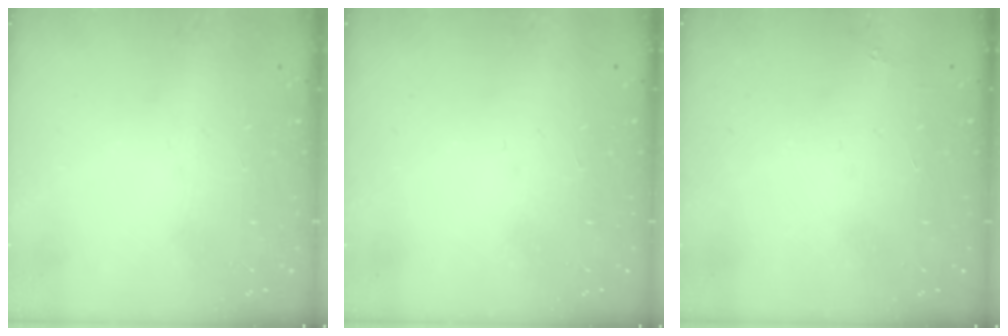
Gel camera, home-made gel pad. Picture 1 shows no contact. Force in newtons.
{"total": 1.5, "press": 1.5, "slide": 0.1}
{"total": 1.8, "press": 1.7, "slide": 0.1}